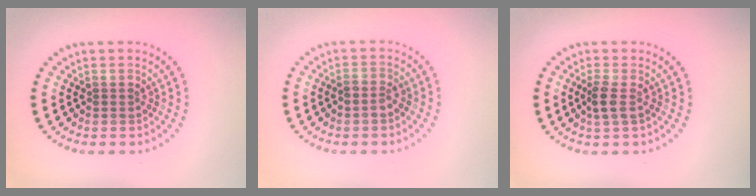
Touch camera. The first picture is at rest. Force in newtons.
{"total": 1.4, "press": 1.3, "slide": 0.6}
{"total": 1.7, "press": 1.5, "slide": 1.0}